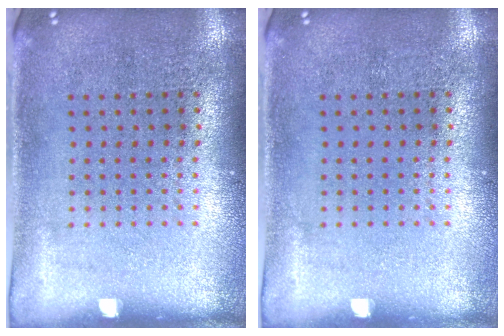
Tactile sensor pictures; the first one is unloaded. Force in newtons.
{"total": 0.0}